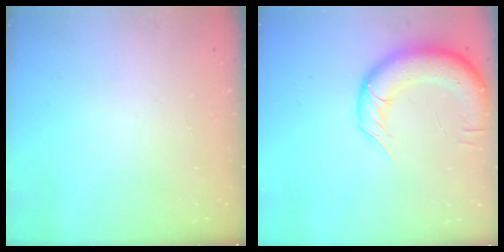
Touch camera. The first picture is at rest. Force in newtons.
{"total": 13.9, "press": 13.4, "slide": 3.7}